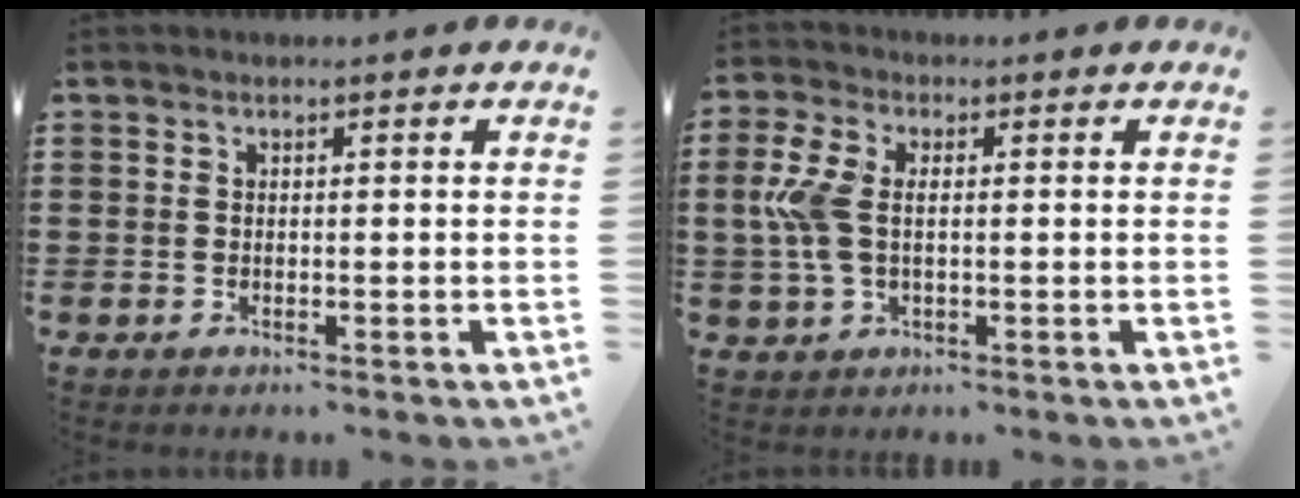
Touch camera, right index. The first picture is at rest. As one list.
[{"total": 6.5, "force": [0.2, 3.6, 5.4], "torque": [-0.149, -0.004, -0.009]}]